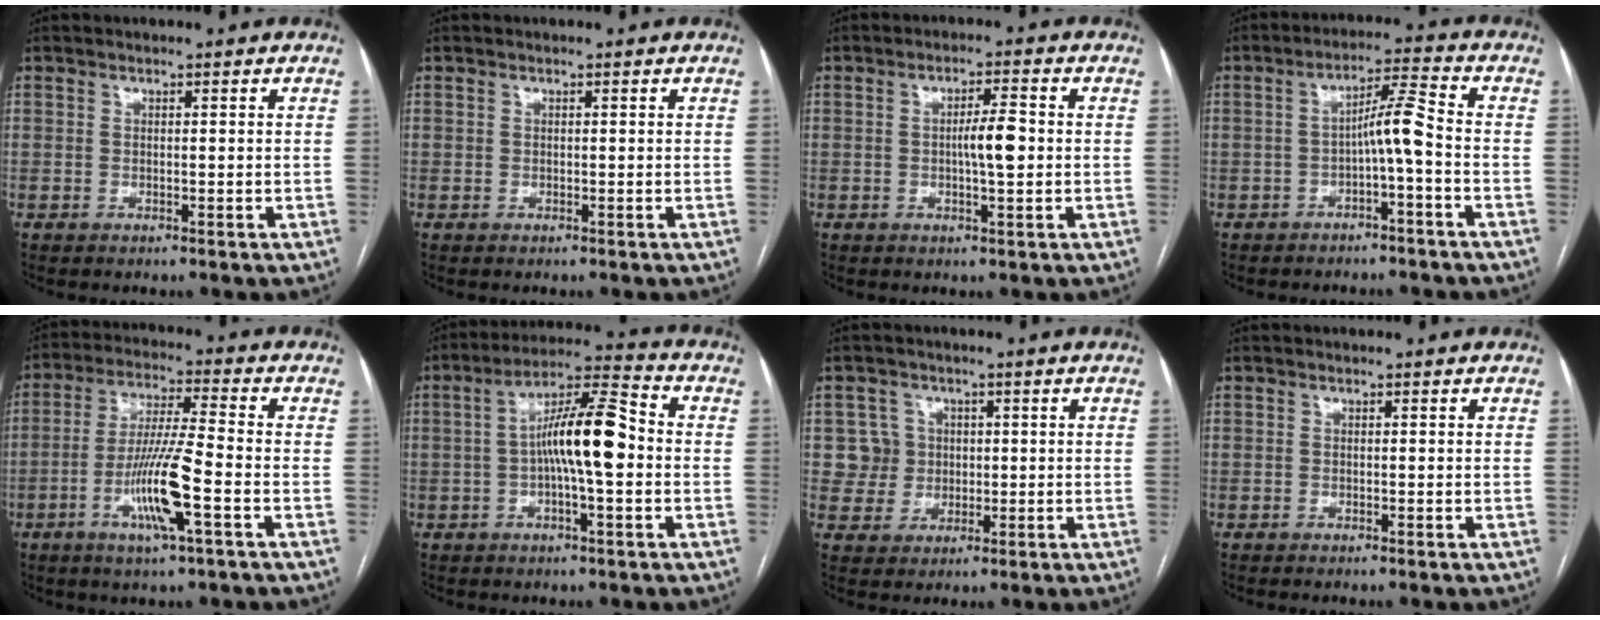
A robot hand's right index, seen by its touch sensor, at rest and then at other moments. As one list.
[{"total": 0.0}, {"total": 4.6, "force": [-0.2, 0.6, 4.5], "torque": [-0.076, 0.004, -0.003]}, {"total": 5.5, "force": [-1.5, -0.1, 5.2], "torque": [-0.088, 0.018, -0.023]}, {"total": 11.0, "force": [-3.9, 0.2, 10.3], "torque": [-0.201, -0.010, -0.074]}, {"total": 11.1, "force": [-0.7, 1.7, 11.0], "torque": [-0.194, 0.027, -0.018]}, {"total": 5.0, "force": [1.0, 4.9, -0.3], "torque": [0.018, 0.015, 0.021]}, {"total": 0.0}]